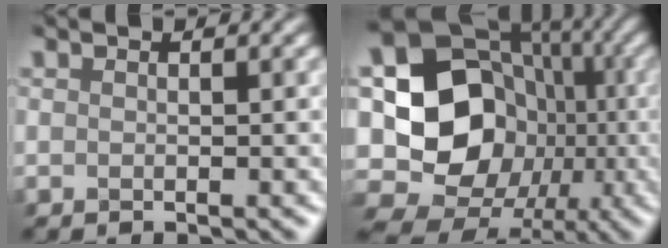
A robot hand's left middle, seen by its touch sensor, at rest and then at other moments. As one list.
[{"total": 16.4, "force": [-2.2, 14.7, 7.0], "torque": [-0.147, 0.018, -0.031]}]